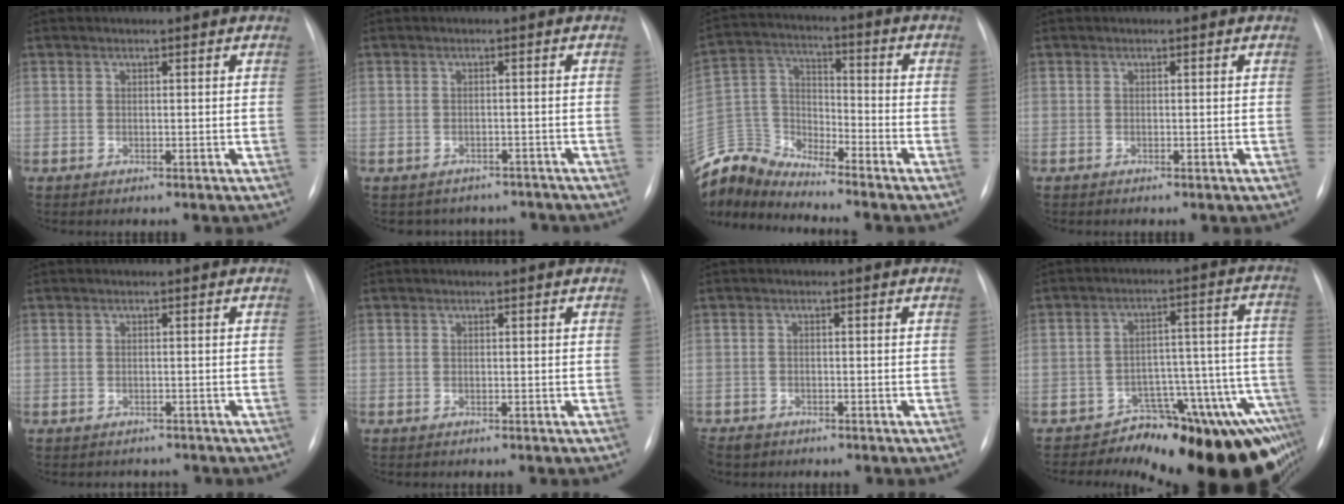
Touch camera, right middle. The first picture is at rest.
{"total": 6.4, "force": [-5.6, 3.0, -0.1], "torque": [0.006, 0.020, -0.059]}
{"total": 11.7, "force": [-11.6, 1.2, 0.4], "torque": [-0.023, 0.049, -0.233]}
{"total": 0.0}
{"total": 2.8, "force": [-2.5, 1.2, 0.1], "torque": [-0.001, 0.003, -0.029]}
{"total": 0.0}
{"total": 3.6, "force": [-3.0, 2.0, 0.6], "torque": [-0.008, -0.002, -0.048]}
{"total": 16.3, "force": [-12.7, 3.1, 9.7], "torque": [-0.016, 0.067, -0.162]}